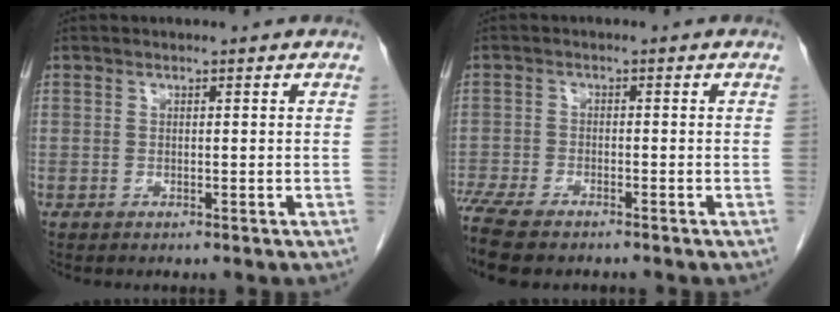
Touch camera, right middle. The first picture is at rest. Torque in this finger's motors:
{"motor_torque": [1.19, -0.95, 0.74, 0.21]}